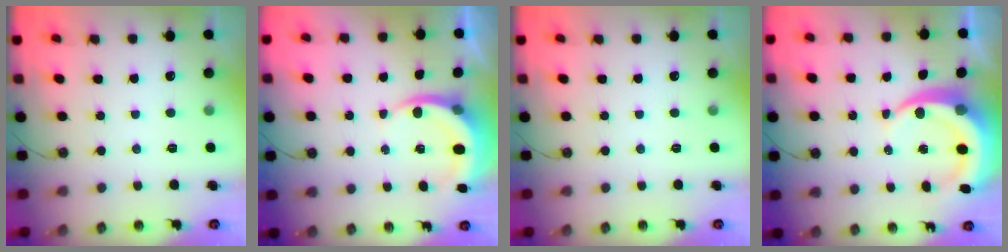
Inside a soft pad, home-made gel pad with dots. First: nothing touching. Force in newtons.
{"total": 6.8, "press": 6.8, "slide": 0.6}
{"total": 0.0}
{"total": 9.2, "press": 9.1, "slide": 1.2}